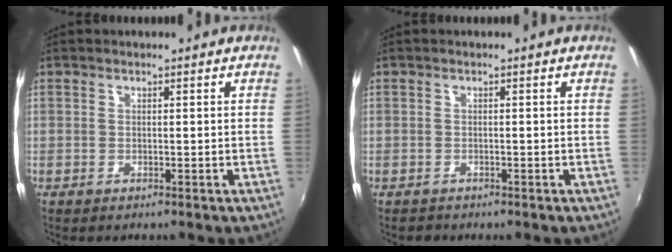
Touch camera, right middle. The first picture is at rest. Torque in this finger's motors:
{"motor_torque": [0.03, -0.19, -0.07, -0.05]}